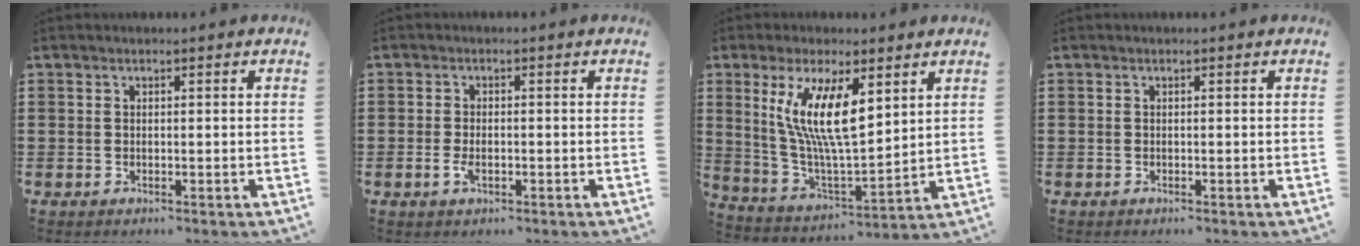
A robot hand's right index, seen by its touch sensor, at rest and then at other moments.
{"total": 2.1, "force": [-0.4, 0.9, 1.8], "torque": [-0.049, -0.009, -0.010]}
{"total": 11.6, "force": [4.7, 3.1, 10.2], "torque": [-0.210, -0.011, 0.084]}
{"total": 0.0}